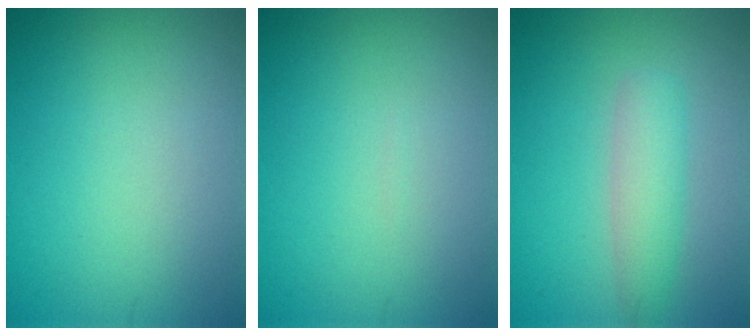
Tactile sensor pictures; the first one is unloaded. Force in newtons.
{"total": 0.0}
{"total": 3.1, "press": 3.1, "slide": 0.2}